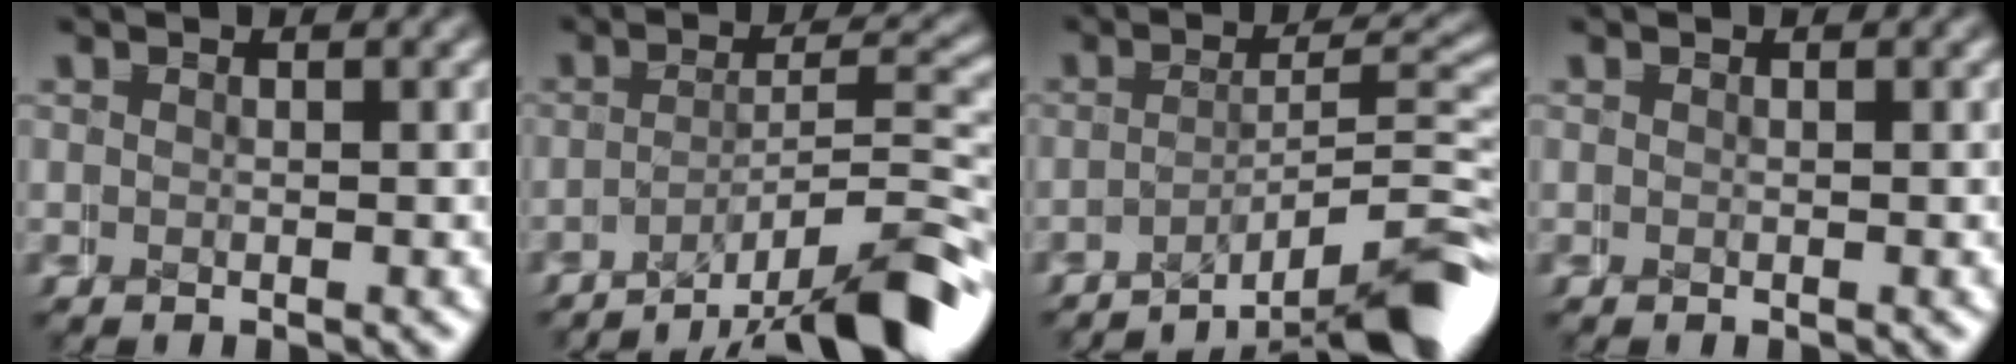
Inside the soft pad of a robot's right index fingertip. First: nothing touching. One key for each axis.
{"total": 7.2, "fx": -5.8, "fy": 1.1, "fz": 4.1, "tx": -0.036, "ty": 0.009, "tz": -0.087}
{"total": 8.0, "fx": -6.3, "fy": 1.4, "fz": 4.7, "tx": -0.040, "ty": 0.003, "tz": -0.089}
{"total": 0.0}